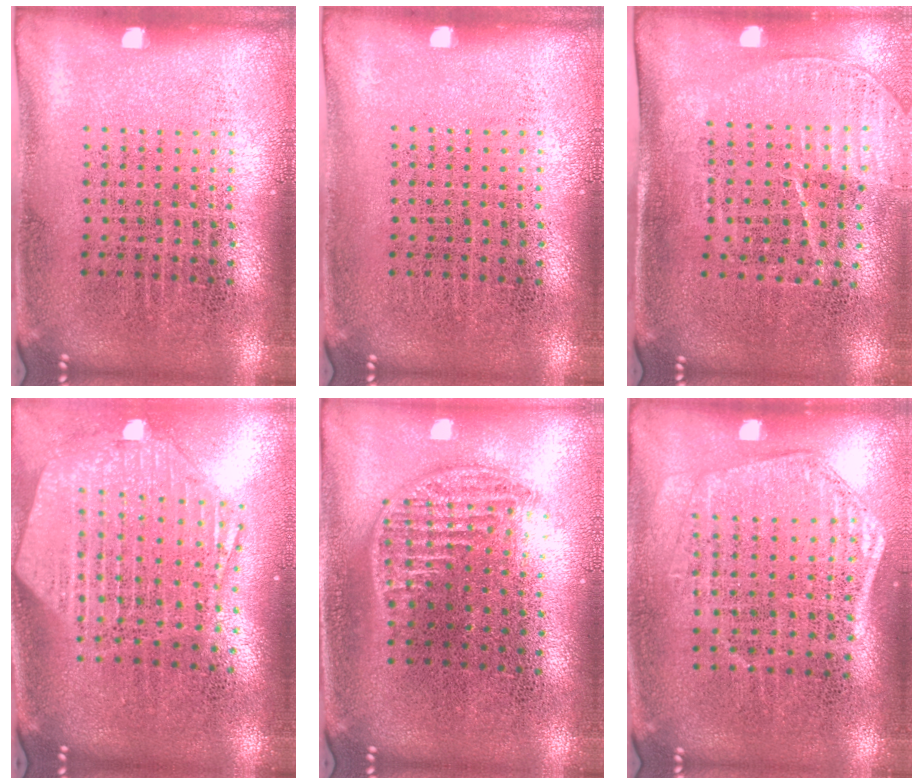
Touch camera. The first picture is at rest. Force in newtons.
{"total": 0.0}
{"total": 1.5, "press": 1.3, "slide": 0.8}
{"total": 2.8, "press": 2.2, "slide": 1.7}
{"total": 1.3, "press": 1.1, "slide": 0.5}
{"total": 1.5, "press": 1.4, "slide": 0.5}